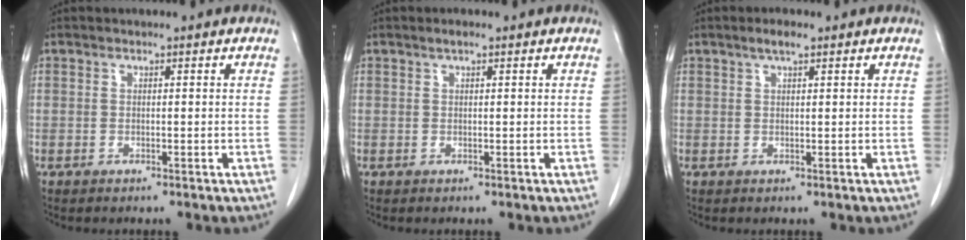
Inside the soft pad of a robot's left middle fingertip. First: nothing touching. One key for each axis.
{"total": 0.8, "fx": 0.6, "fy": 0.1, "fz": 0.6, "tx": -0.013, "ty": 0.004, "tz": 0.010}
{"total": 2.0, "fx": 1.4, "fy": 0.4, "fz": 1.5, "tx": -0.031, "ty": 0.006, "tz": 0.024}